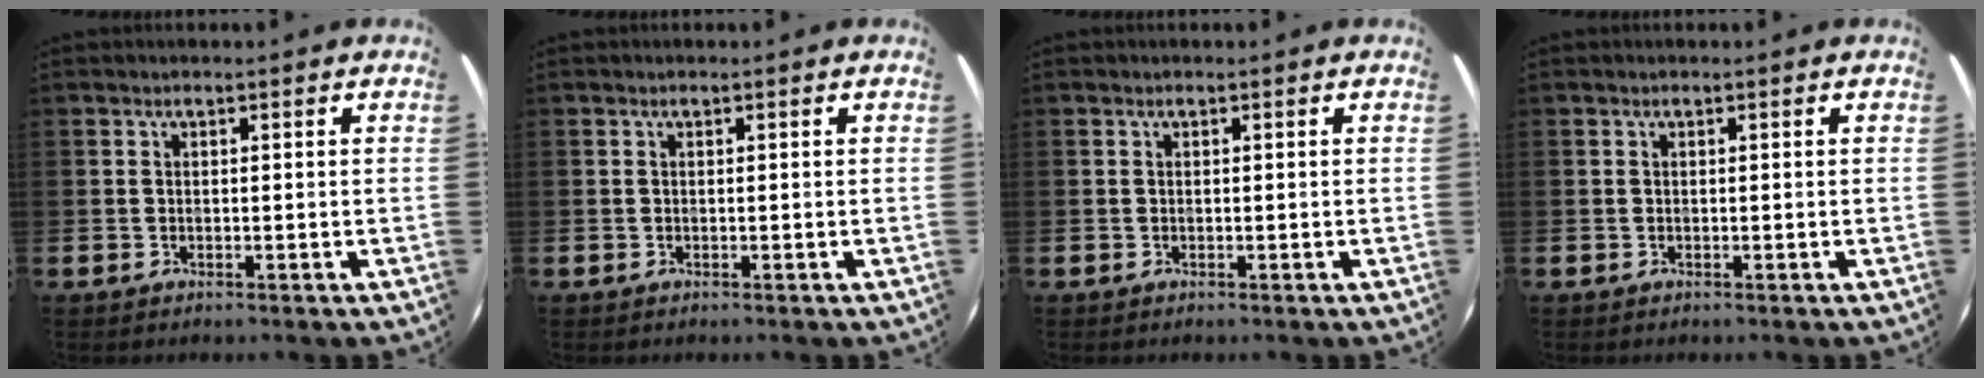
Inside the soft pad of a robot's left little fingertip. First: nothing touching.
{"total": 0.0}
{"total": 0.0}
{"total": 0.0}